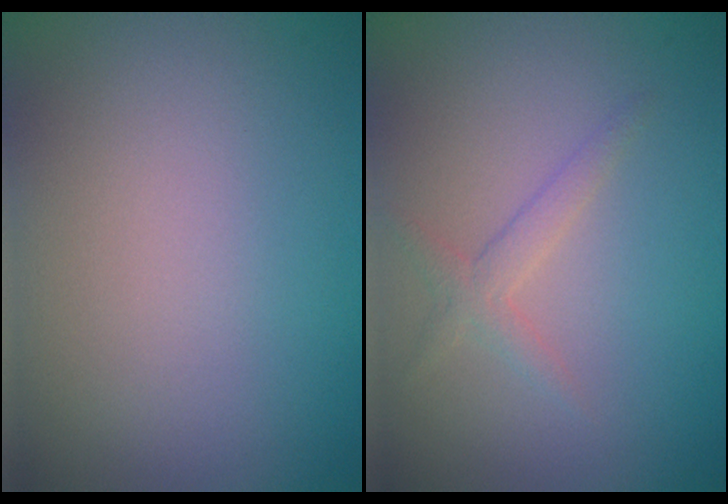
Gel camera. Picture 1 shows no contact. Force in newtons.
{"total": 1.6, "press": 1.6, "slide": 0.1}